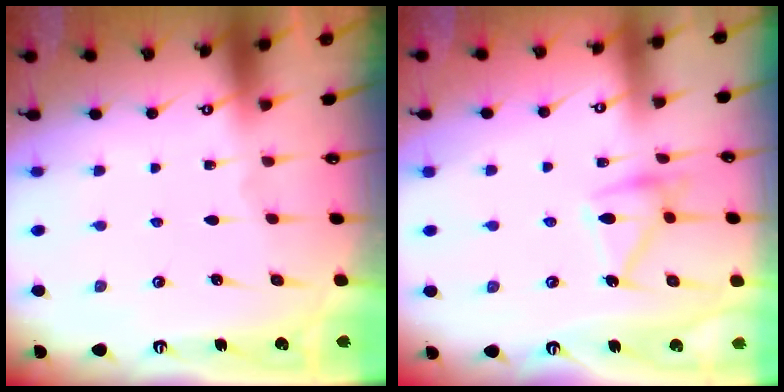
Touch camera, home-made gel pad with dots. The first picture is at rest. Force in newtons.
{"total": 13.2, "press": 13.2, "slide": 0.2}